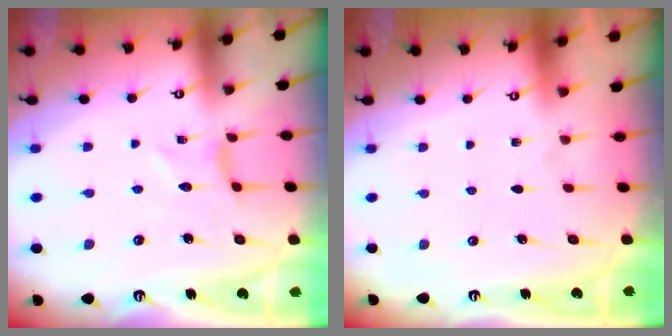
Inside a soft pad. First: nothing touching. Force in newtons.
{"total": 0.0}